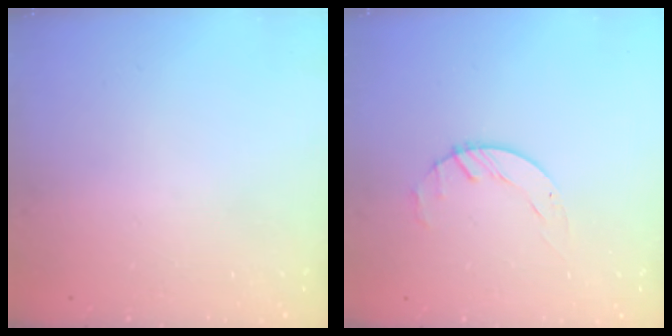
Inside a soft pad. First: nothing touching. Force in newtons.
{"total": 1.7, "press": 1.7, "slide": 0.3}